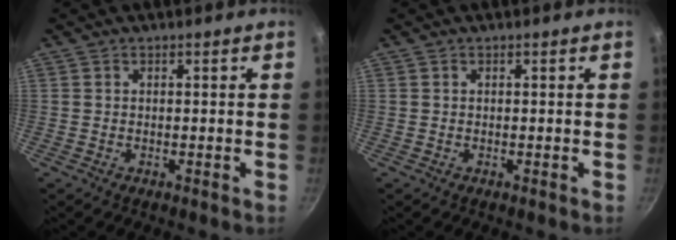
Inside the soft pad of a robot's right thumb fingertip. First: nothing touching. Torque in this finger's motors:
{"motor_torque": [-0.16, 0.15, 0.00, -0.01, 0.00]}